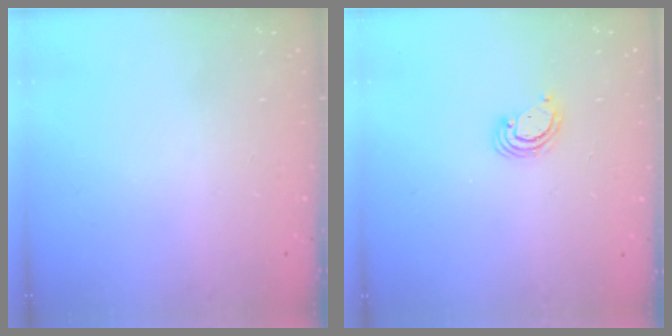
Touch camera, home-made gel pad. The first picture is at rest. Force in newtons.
{"total": 2.4, "press": 2.4, "slide": 0.2}